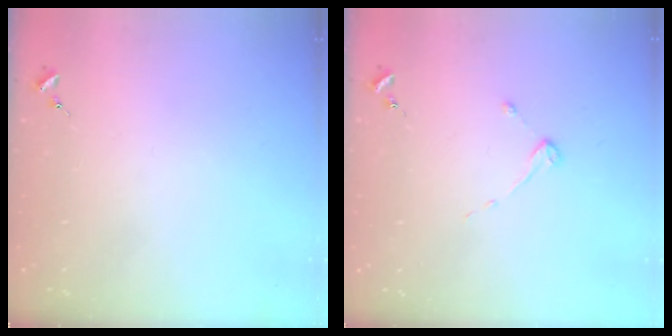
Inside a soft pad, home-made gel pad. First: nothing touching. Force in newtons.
{"total": 2.7, "press": 2.7, "slide": 0.3}